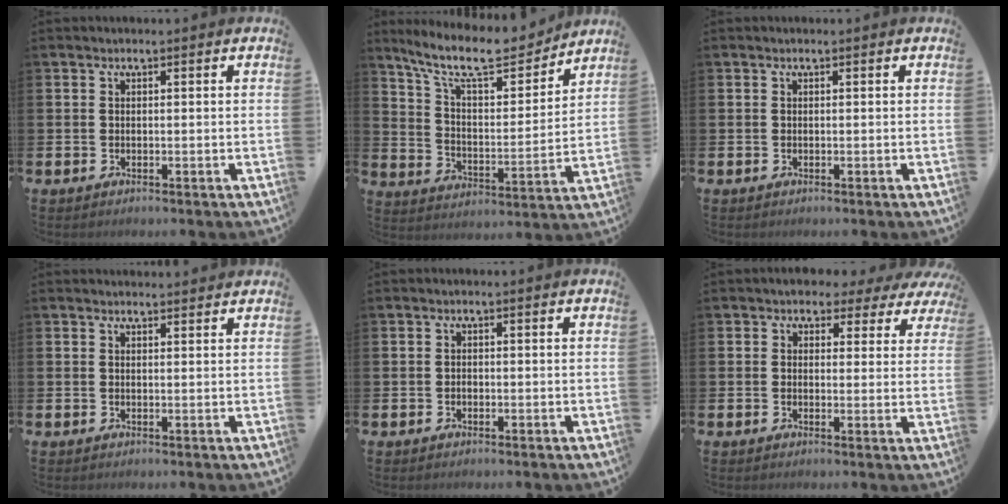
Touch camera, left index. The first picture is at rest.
{"total": 11.6, "force": [10.1, 2.7, 4.9], "torque": [-0.125, -0.062, 0.176]}
{"total": 0.0}
{"total": 1.3, "force": [1.3, 0.2, 0.0], "torque": [0.011, -0.007, 0.022]}
{"total": 0.6, "force": [-0.3, 0.4, 0.3], "torque": [-0.014, 0.005, -0.005]}
{"total": 2.5, "force": [1.6, 1.8, 0.5], "torque": [-0.009, -0.010, 0.021]}